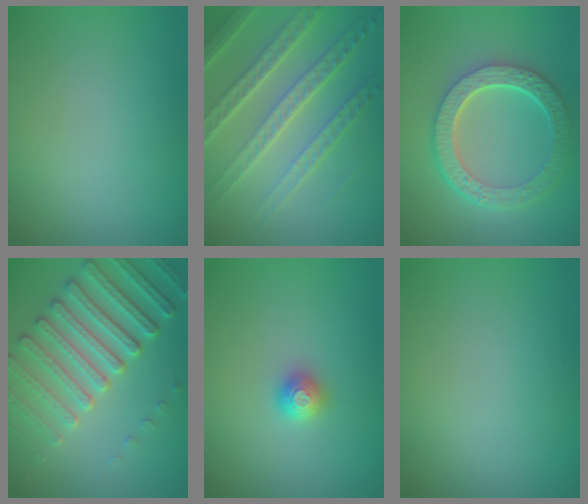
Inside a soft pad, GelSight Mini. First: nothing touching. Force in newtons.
{"total": 7.8, "press": 5.4, "slide": 5.6}
{"total": 6.9, "press": 5.0, "slide": 4.7}
{"total": 6.4, "press": 5.4, "slide": 3.3}
{"total": 1.3, "press": 1.3, "slide": 0.2}
{"total": 0.0}